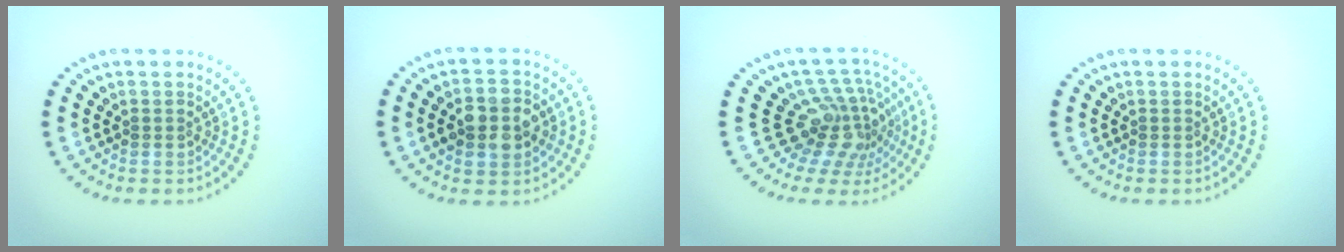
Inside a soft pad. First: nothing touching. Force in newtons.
{"total": 4.5, "press": 4.5, "slide": 0.1}
{"total": 4.7, "press": 3.1, "slide": 3.6}
{"total": 0.0}